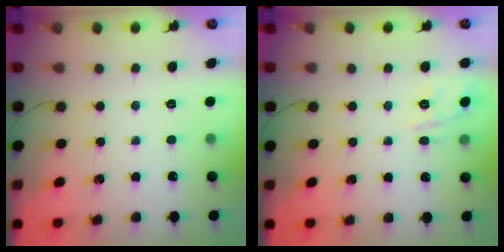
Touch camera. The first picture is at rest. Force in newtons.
{"total": 2.4, "press": 2.0, "slide": 1.3}